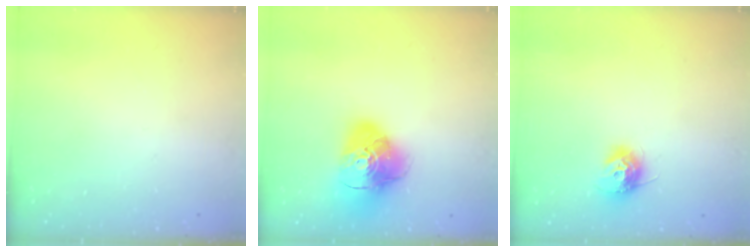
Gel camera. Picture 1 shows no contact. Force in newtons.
{"total": 16.0, "press": 15.9, "slide": 1.8}
{"total": 9.5, "press": 9.5, "slide": 0.4}